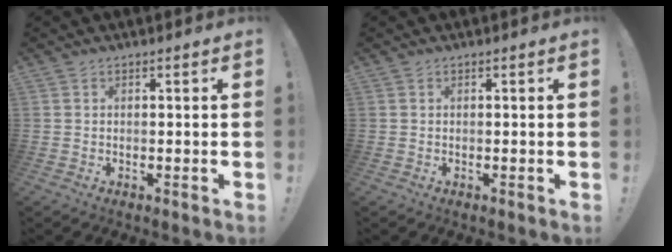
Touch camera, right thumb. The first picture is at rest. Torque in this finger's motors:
{"motor_torque": [-0.08, 0.17, 0.27, -0.21, 0.00]}